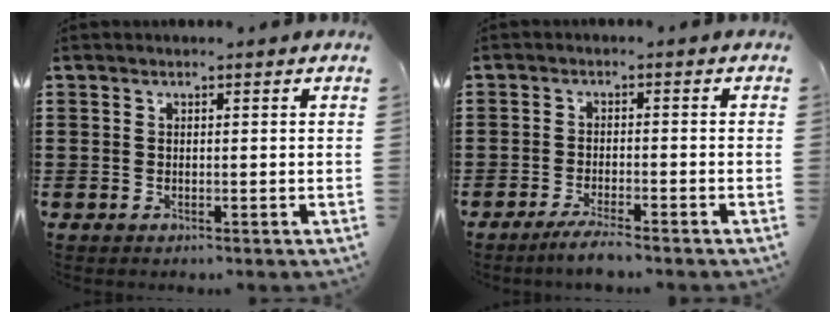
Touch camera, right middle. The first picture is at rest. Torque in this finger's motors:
{"motor_torque": [0.88, -0.50, 0.03, 0.06]}